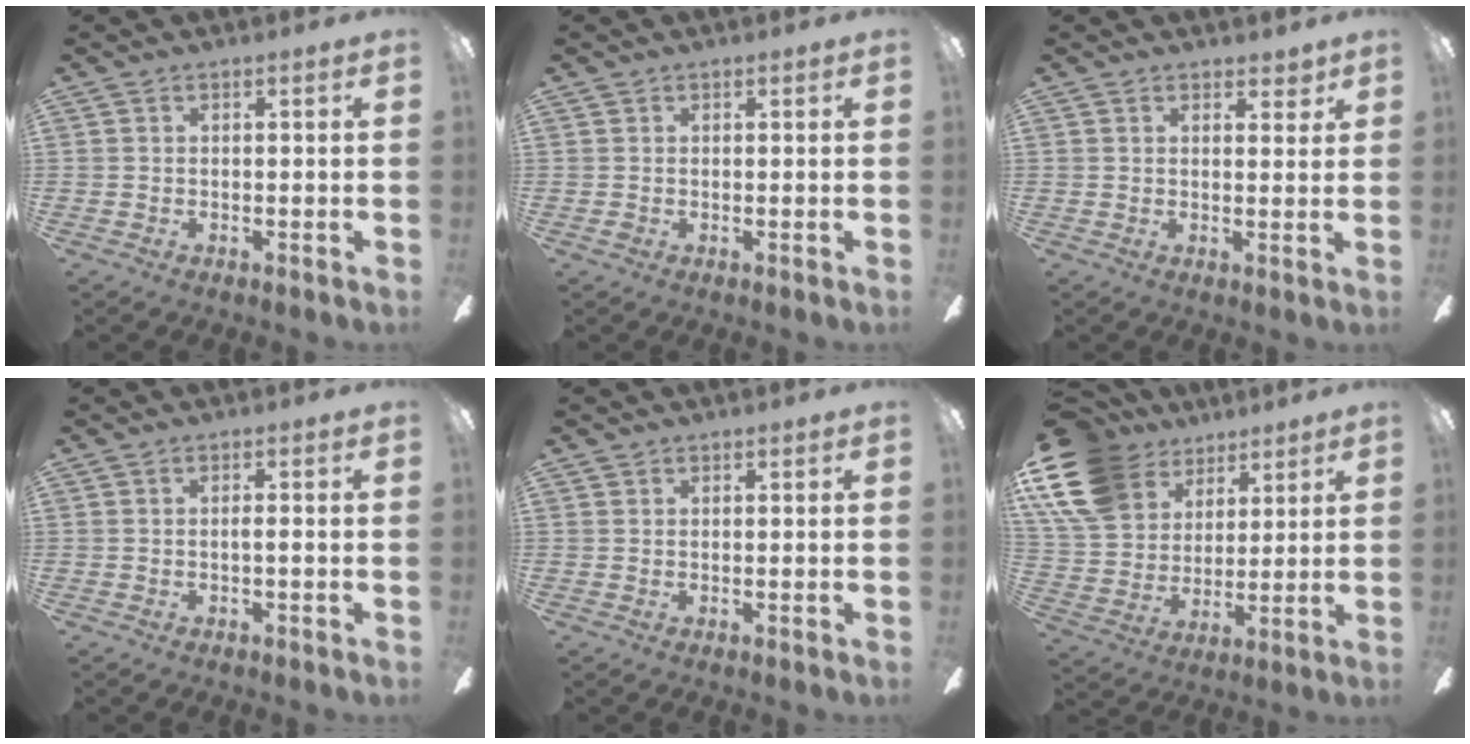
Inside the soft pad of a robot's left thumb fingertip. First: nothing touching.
{"total": 0.9, "force": [0.4, 0.8, 0.0], "torque": [-0.001, 0.006, 0.005]}
{"total": 2.7, "force": [2.1, 1.4, 0.8], "torque": [-0.001, -0.006, 0.037]}
{"total": 1.1, "force": [-0.1, 0.1, 1.1], "torque": [-0.023, 0.003, -0.004]}
{"total": 0.7, "force": [0.6, 0.4, -0.1], "torque": [0.003, 0.002, 0.010]}
{"total": 19.2, "force": [10.4, 13.5, 8.8], "torque": [-0.192, -0.041, 0.197]}